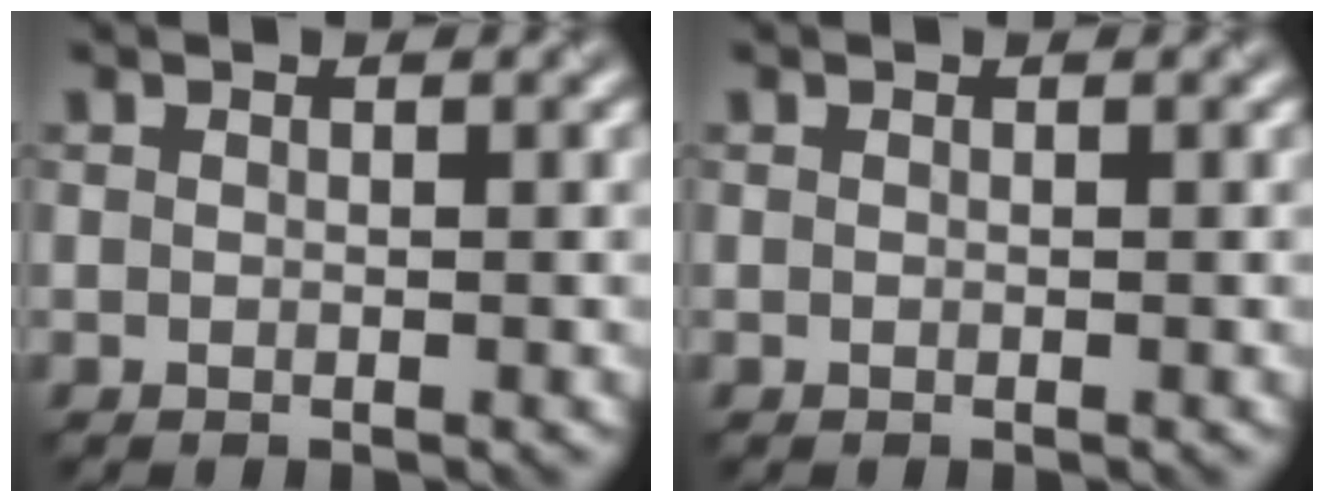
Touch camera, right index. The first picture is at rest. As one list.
[{"total": 0.0}]